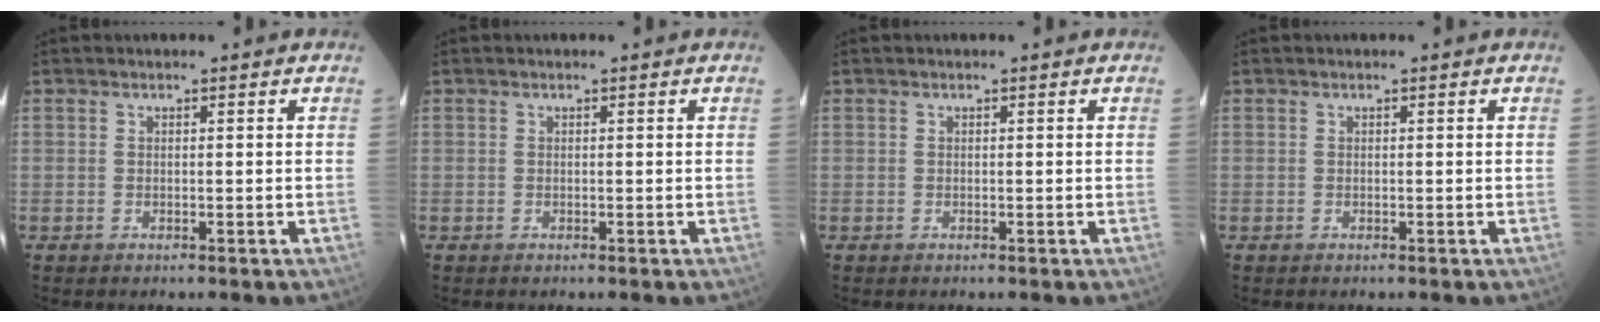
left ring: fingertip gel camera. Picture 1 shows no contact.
{"total": 0.0}
{"total": 0.0}
{"total": 0.0}